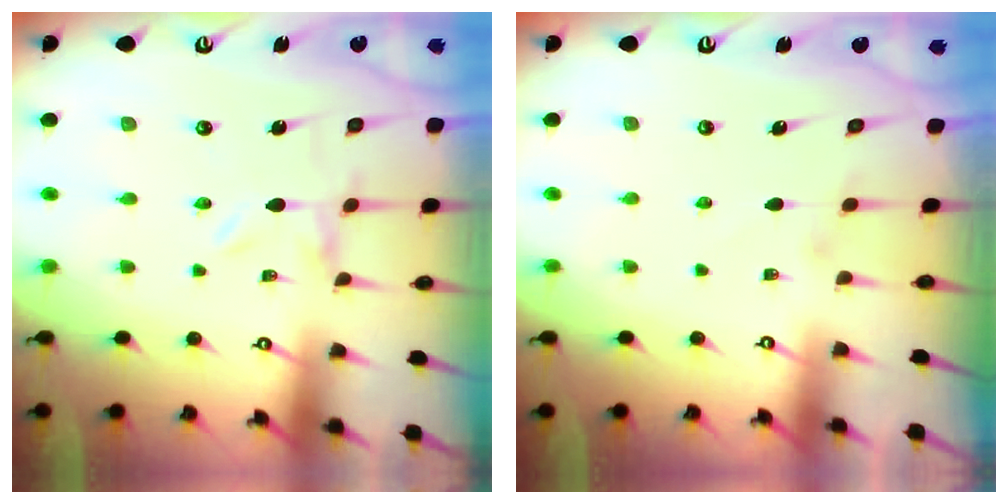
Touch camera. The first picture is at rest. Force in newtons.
{"total": 1.4, "press": 1.4, "slide": 0.3}